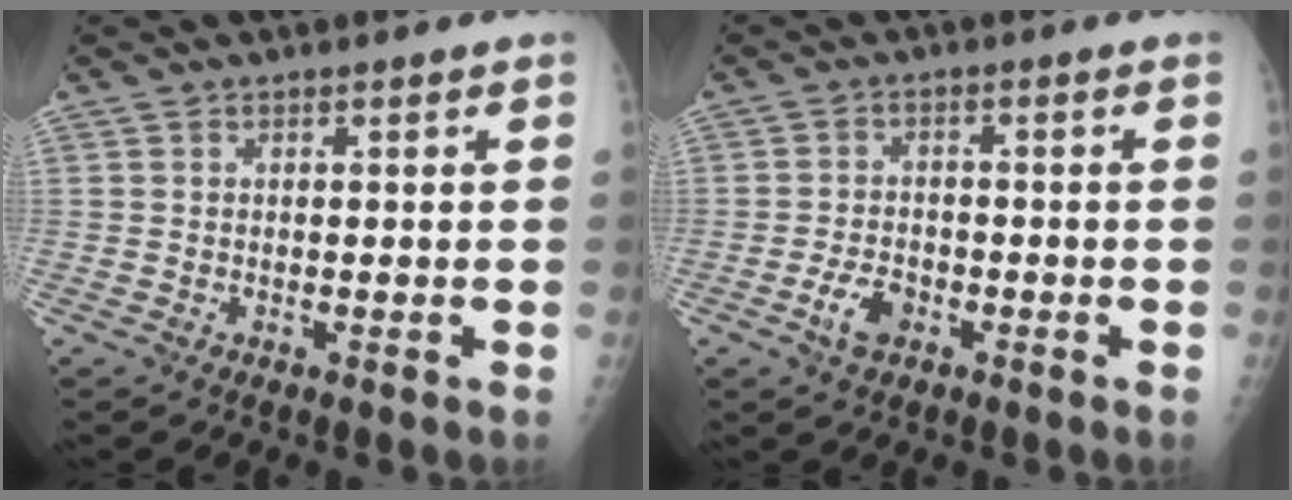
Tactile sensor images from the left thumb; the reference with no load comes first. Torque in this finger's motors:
{"motor_torque": [0.02, 0.04, 0.34, 0.23, 0.01]}